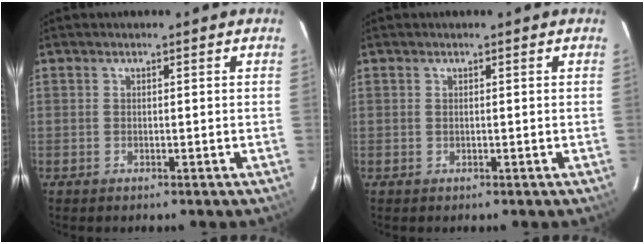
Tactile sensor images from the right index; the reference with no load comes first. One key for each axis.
{"total": 0.0}